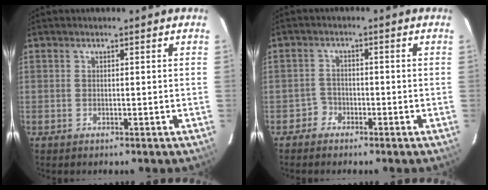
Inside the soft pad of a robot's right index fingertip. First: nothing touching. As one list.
[{"total": 2.0, "force": [-1.3, 1.5, -0.2], "torque": [0.004, 0.008, -0.029]}]